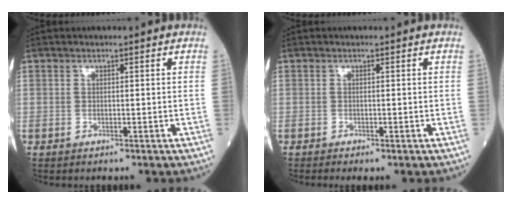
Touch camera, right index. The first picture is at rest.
{"total": 0.9, "force": [-0.7, 0.0, 0.6], "torque": [-0.009, -0.002, -0.011]}